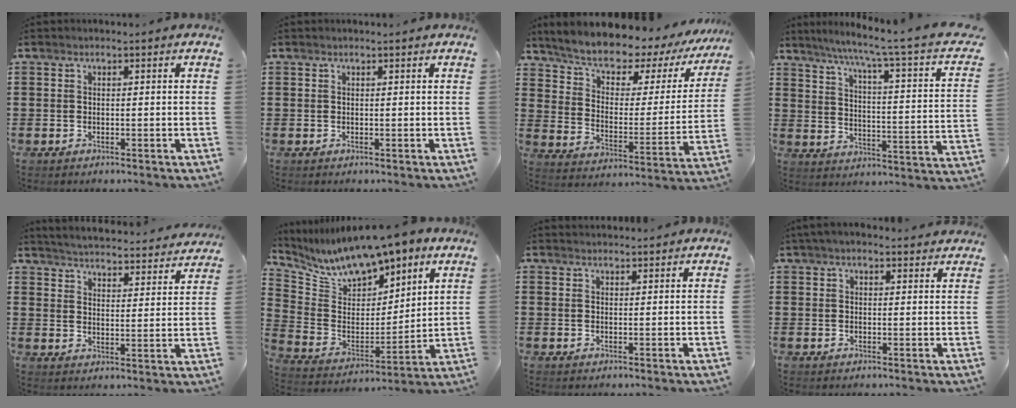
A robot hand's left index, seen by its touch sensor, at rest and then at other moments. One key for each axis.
{"total": 0.0}
{"total": 6.0, "fx": 5.4, "fy": 1.8, "fz": 2.0, "tx": -0.064, "ty": -0.051, "tz": 0.086}
{"total": 5.9, "fx": 4.2, "fy": -1.0, "fz": 4.0, "tx": -0.094, "ty": -0.041, "tz": 0.059}
{"total": 4.1, "fx": 4.0, "fy": -0.6, "fz": 0.3, "tx": -0.029, "ty": -0.038, "tz": 0.063}
{"total": 10.2, "fx": 9.2, "fy": 3.1, "fz": 3.0, "tx": -0.109, "ty": -0.052, "tz": 0.164}
{"total": 1.2, "fx": 1.2, "fy": 0.3, "fz": 0.0, "tx": -0.004, "ty": 0.001, "tz": 0.024}
{"total": 2.7, "fx": 2.4, "fy": 0.5, "fz": 1.2, "tx": -0.028, "ty": 0.001, "tz": 0.045}